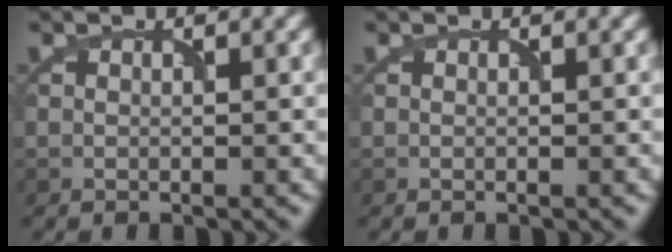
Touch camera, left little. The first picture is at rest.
{"total": 0.0}